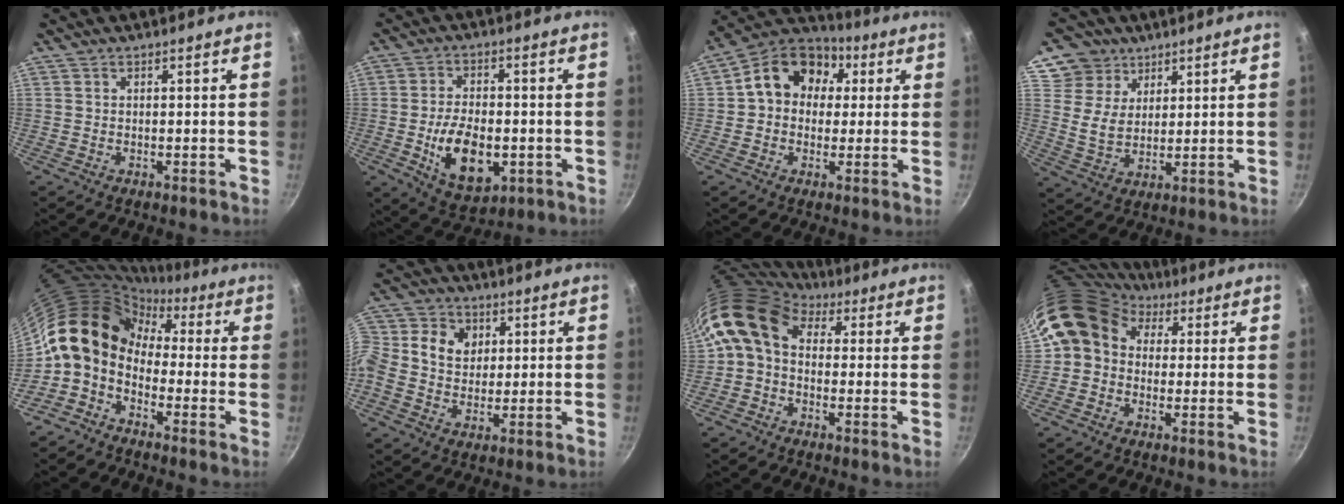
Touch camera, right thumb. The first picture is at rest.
{"total": 12.9, "force": [-2.7, 7.5, 10.1], "torque": [-0.153, 0.004, -0.035]}
{"total": 14.2, "force": [3.0, 11.3, 8.1], "torque": [-0.101, 0.028, 0.029]}
{"total": 9.4, "force": [5.6, 7.3, 2.2], "torque": [-0.009, -0.025, 0.100]}
{"total": 13.5, "force": [-0.4, 10.2, 8.8], "torque": [-0.138, 0.044, -0.033]}
{"total": 13.4, "force": [2.5, 11.2, 6.8], "torque": [-0.135, 0.020, 0.028]}
{"total": 10.2, "force": [2.1, 7.5, 6.6], "torque": [-0.113, 0.020, 0.014]}
{"total": 11.2, "force": [3.2, 9.4, 5.1], "torque": [-0.069, 0.015, 0.036]}